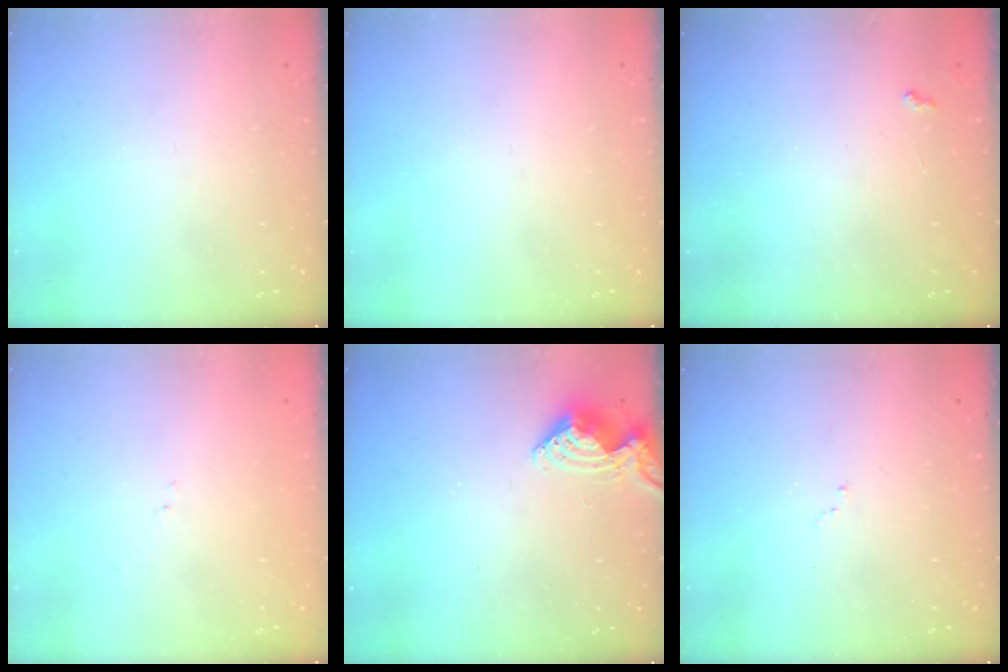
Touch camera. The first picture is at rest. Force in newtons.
{"total": 0.0}
{"total": 3.4, "press": 3.3, "slide": 0.5}
{"total": 6.6, "press": 6.6, "slide": 0.8}
{"total": 8.2, "press": 8.2, "slide": 0.6}
{"total": 7.6, "press": 7.5, "slide": 1.0}